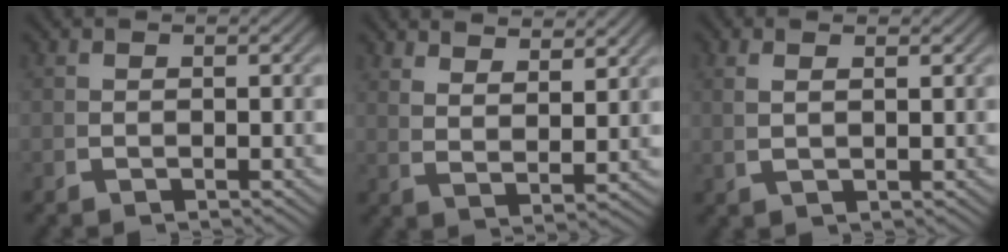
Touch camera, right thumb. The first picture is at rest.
{"total": 3.7, "force": [3.3, 0.3, 1.8], "torque": [-0.024, 0.002, 0.066]}
{"total": 1.5, "force": [1.0, -0.4, 1.1], "torque": [-0.023, 0.006, 0.027]}